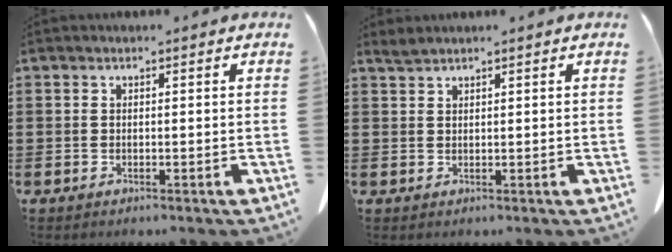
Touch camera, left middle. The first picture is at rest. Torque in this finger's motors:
{"motor_torque": [-0.01, 0.07, 0.00, 0.01]}